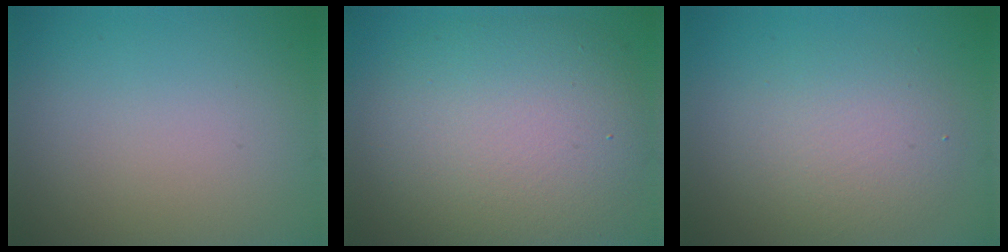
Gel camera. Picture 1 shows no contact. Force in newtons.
{"total": 9.9, "press": 9.8, "slide": 0.9}
{"total": 4.0, "press": 4.0, "slide": 0.1}